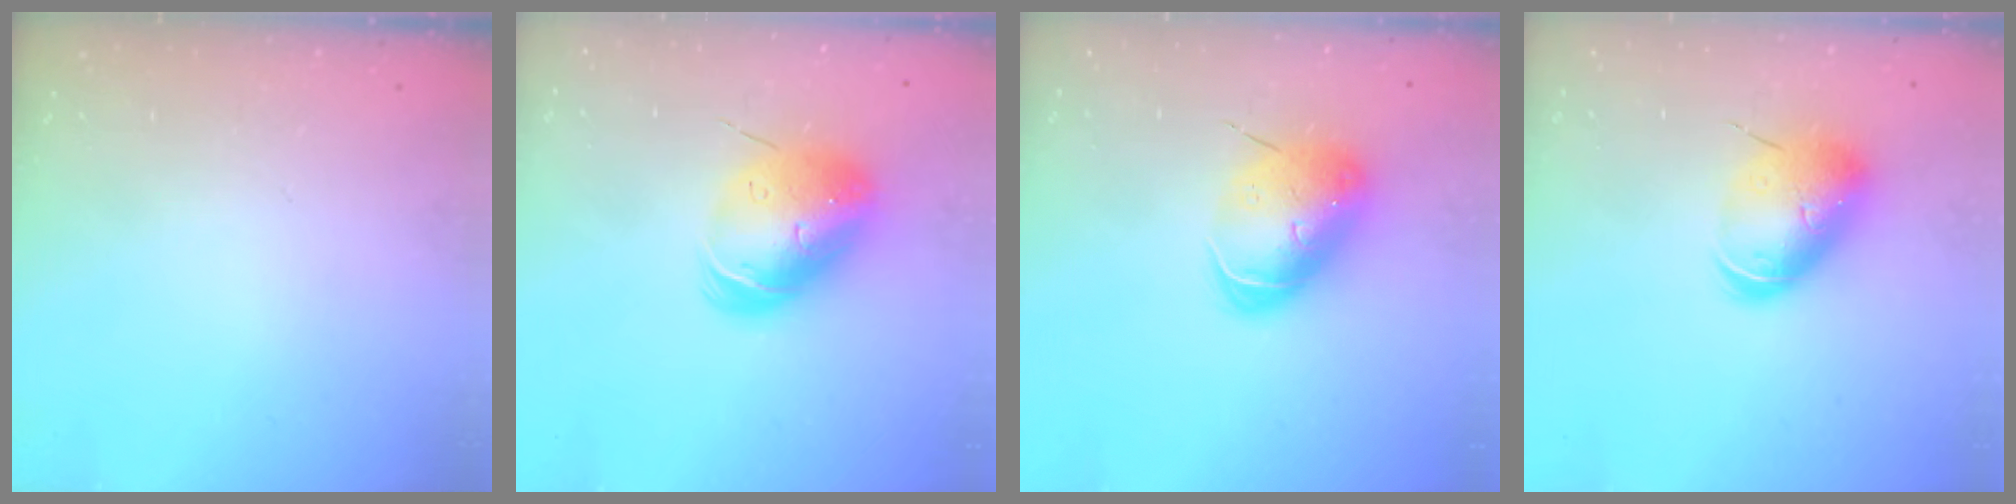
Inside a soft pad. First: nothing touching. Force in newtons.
{"total": 14.5, "press": 14.3, "slide": 2.4}
{"total": 10.0, "press": 9.9, "slide": 1.7}
{"total": 11.8, "press": 11.6, "slide": 2.0}